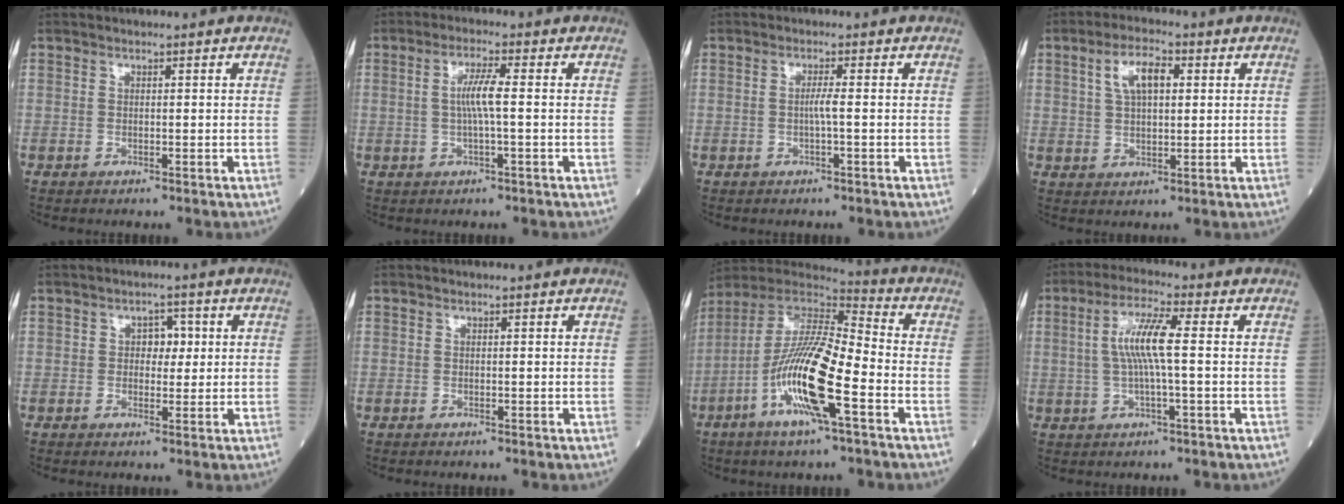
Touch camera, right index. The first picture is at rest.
{"total": 4.1, "force": [0.1, 0.3, 4.1], "torque": [-0.080, 0.008, 0.003]}
{"total": 1.6, "force": [-0.3, -0.3, 1.5], "torque": [-0.029, 0.000, -0.006]}
{"total": 6.3, "force": [2.1, 2.5, 5.4], "torque": [-0.105, 0.014, 0.042]}
{"total": 2.9, "force": [0.5, 2.0, 2.1], "torque": [-0.021, 0.008, 0.005]}
{"total": 0.0}
{"total": 16.6, "force": [-5.9, 2.1, 15.3], "torque": [-0.310, -0.008, -0.115]}
{"total": 7.0, "force": [0.5, 0.3, 7.0], "torque": [-0.142, 0.009, 0.007]}